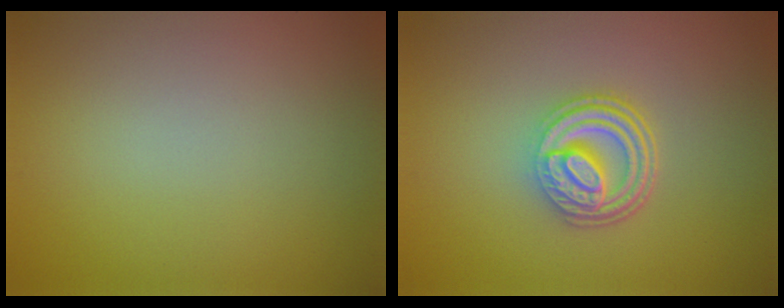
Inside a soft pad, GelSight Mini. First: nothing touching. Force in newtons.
{"total": 4.9, "press": 3.6, "slide": 3.3}